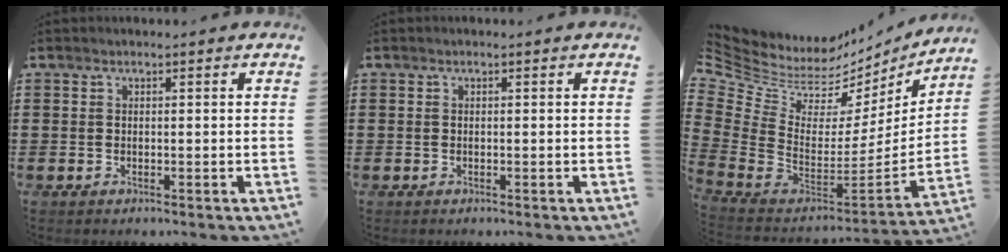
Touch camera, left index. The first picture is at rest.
{"total": 0.0}
{"total": 6.1, "force": [5.1, 2.9, 1.4], "torque": [-0.084, -0.070, 0.085]}